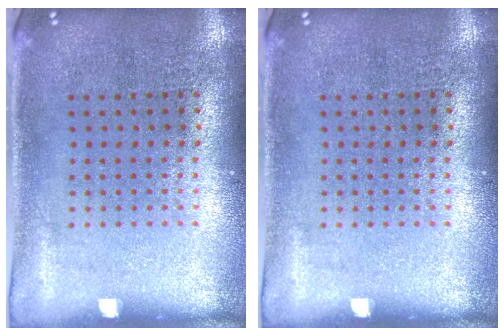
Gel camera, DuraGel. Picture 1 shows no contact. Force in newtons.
{"total": 0.0}